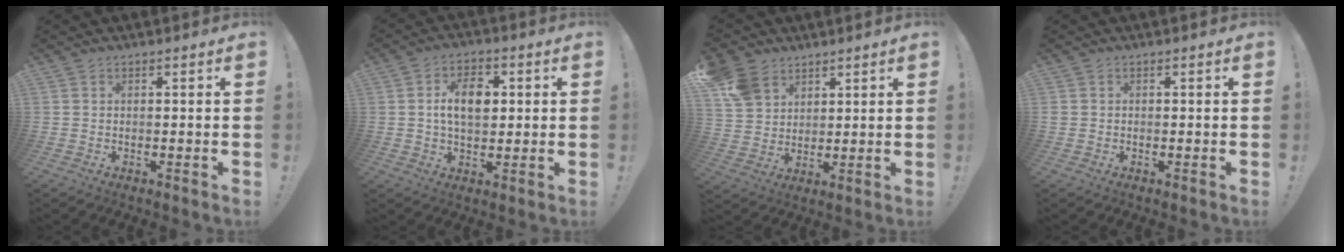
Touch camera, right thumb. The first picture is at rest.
{"total": 10.0, "force": [1.3, 6.4, 7.6], "torque": [-0.113, 0.005, 0.019]}
{"total": 9.8, "force": [5.9, 7.2, 3.0], "torque": [-0.047, -0.030, 0.120]}
{"total": 0.6, "force": [-0.1, 0.6, 0.1], "torque": [-0.002, 0.003, -0.002]}